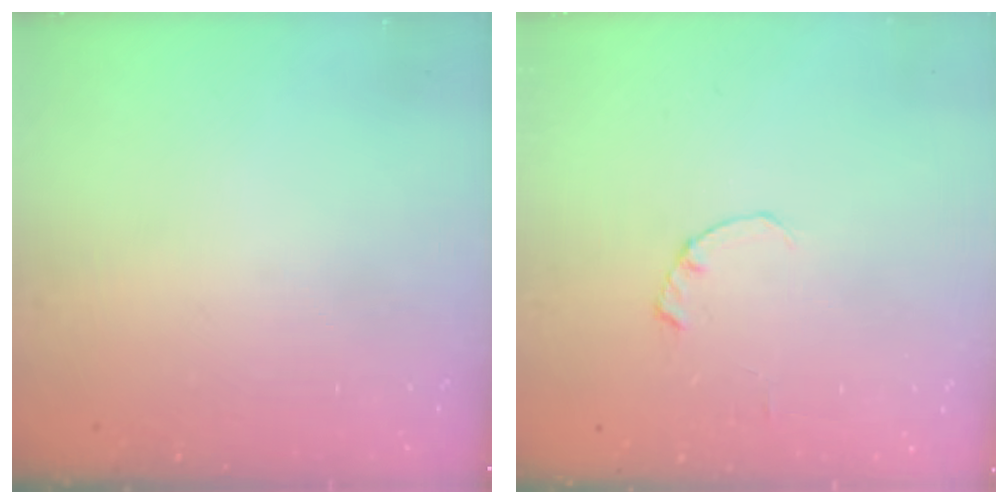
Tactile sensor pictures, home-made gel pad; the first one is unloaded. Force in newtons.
{"total": 0.0}